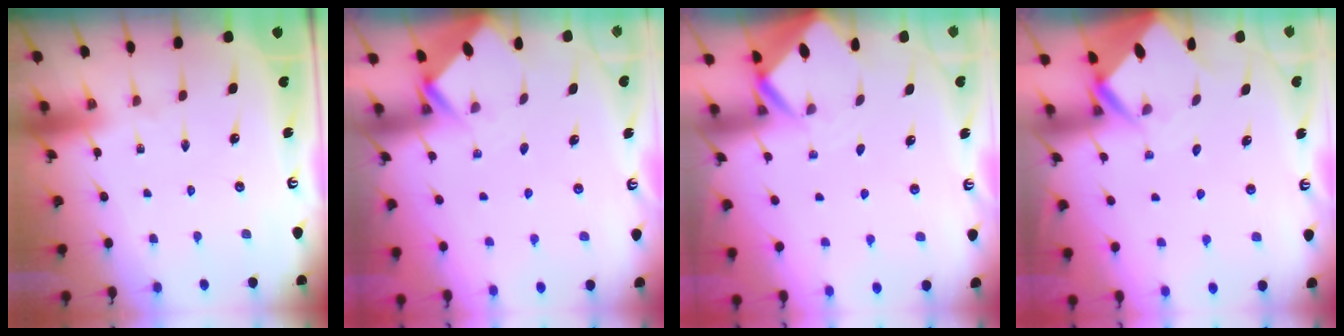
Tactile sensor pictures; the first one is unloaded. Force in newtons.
{"total": 2.7, "press": 2.7, "slide": 0.2}
{"total": 3.0, "press": 3.0, "slide": 0.2}
{"total": 5.5, "press": 5.5, "slide": 0.4}